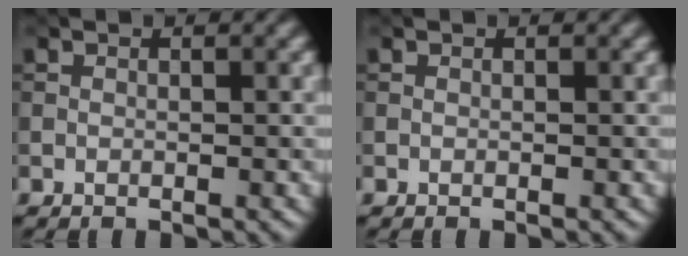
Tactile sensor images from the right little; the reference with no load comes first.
{"total": 0.0}